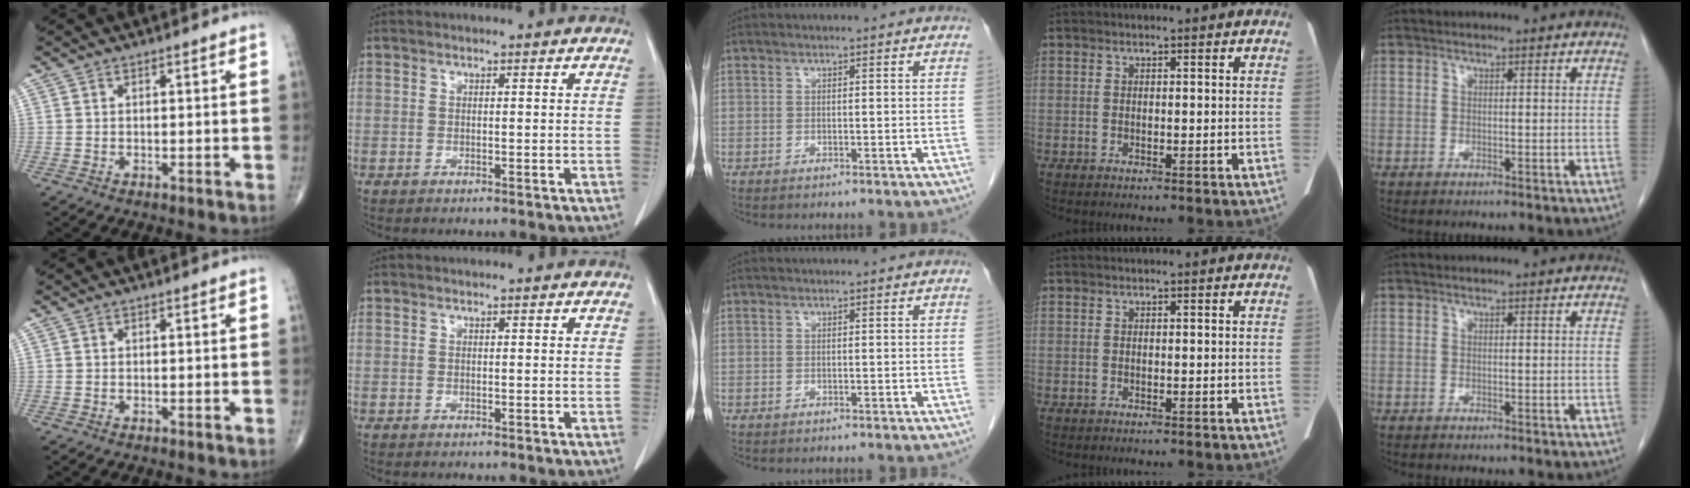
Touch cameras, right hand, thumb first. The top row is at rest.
{}